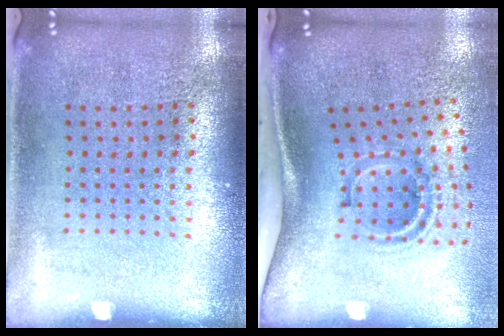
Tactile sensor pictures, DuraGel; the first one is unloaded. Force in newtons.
{"total": 1.9, "press": 1.2, "slide": 1.5}